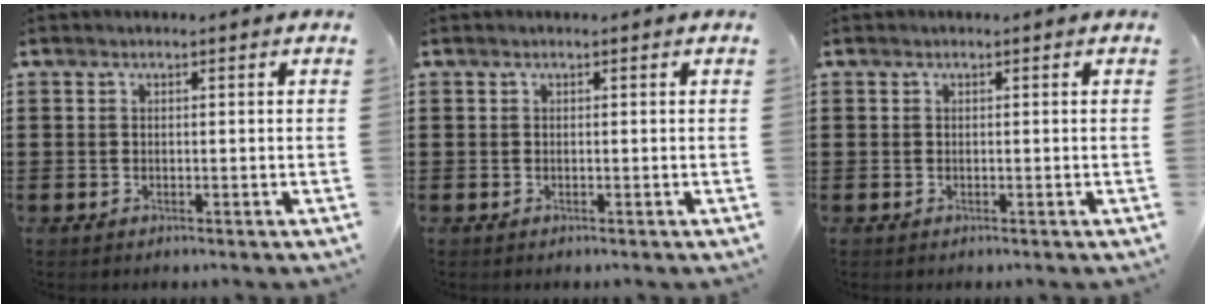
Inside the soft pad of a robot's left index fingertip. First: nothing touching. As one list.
[{"total": 0.0}, {"total": 0.0}]